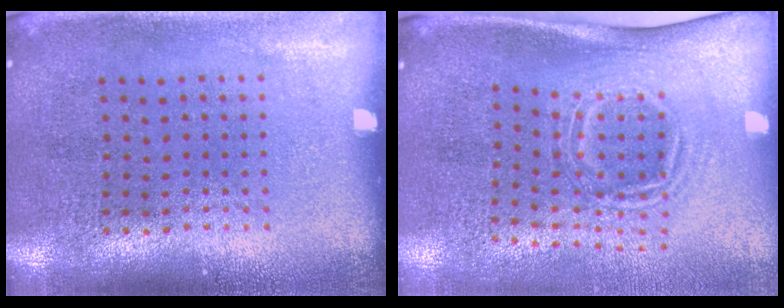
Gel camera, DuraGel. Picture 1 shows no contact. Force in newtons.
{"total": 1.7, "press": 1.2, "slide": 1.2}